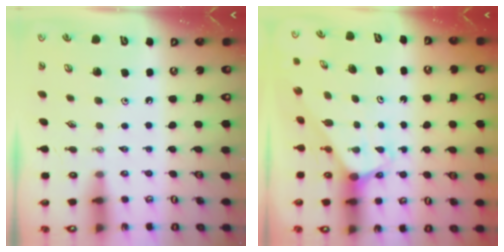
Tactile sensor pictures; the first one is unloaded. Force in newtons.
{"total": 1.8, "press": 1.8, "slide": 0.1}